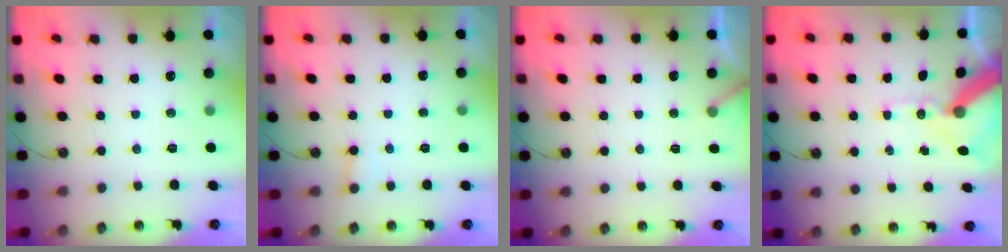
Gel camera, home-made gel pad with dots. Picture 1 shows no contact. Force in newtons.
{"total": 5.2, "press": 5.2, "slide": 0.7}
{"total": 3.2, "press": 3.2, "slide": 0.4}
{"total": 12.0, "press": 11.8, "slide": 1.8}